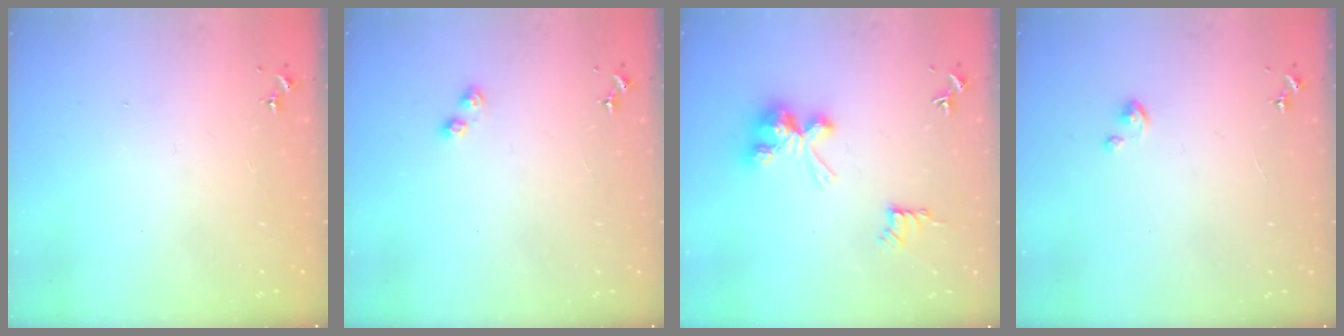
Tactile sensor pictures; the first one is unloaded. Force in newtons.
{"total": 3.4, "press": 3.4, "slide": 0.5}
{"total": 10.0, "press": 10.0, "slide": 0.1}
{"total": 2.8, "press": 2.8, "slide": 0.2}